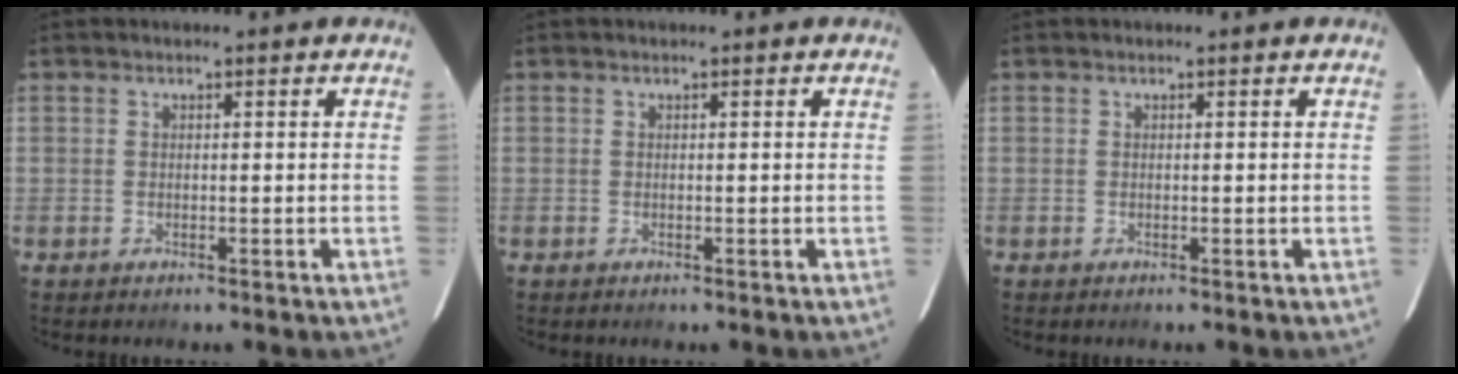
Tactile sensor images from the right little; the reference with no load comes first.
{"total": 0.0}
{"total": 0.0}